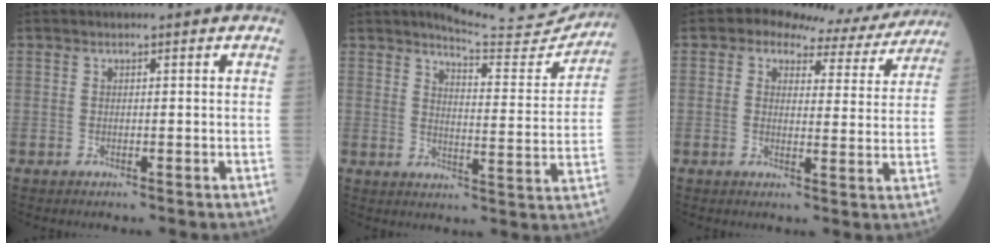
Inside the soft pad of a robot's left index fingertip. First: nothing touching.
{"total": 13.3, "force": [12.9, 1.2, 2.9], "torque": [-0.035, -0.044, 0.154]}
{"total": 8.9, "force": [7.8, 3.9, 2.0], "torque": [-0.016, 0.011, 0.078]}